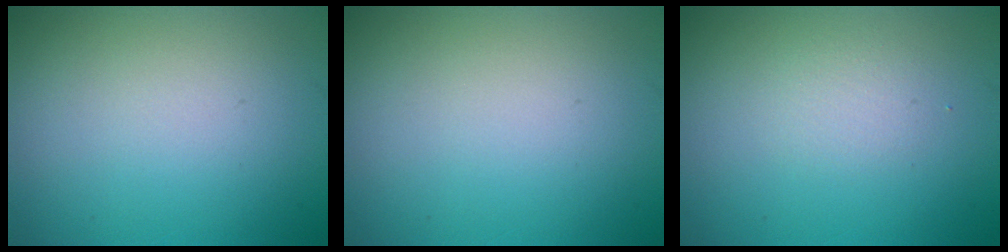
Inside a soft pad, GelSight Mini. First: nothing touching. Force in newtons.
{"total": 0.0}
{"total": 1.2, "press": 1.2, "slide": 0.0}